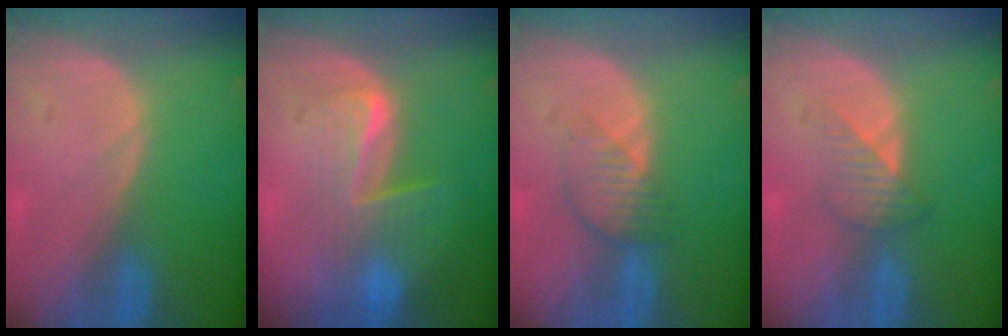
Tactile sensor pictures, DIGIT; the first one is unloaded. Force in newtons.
{"total": 6.2, "press": 6.1, "slide": 1.5}
{"total": 3.9, "press": 3.7, "slide": 1.4}
{"total": 3.5, "press": 3.2, "slide": 1.5}